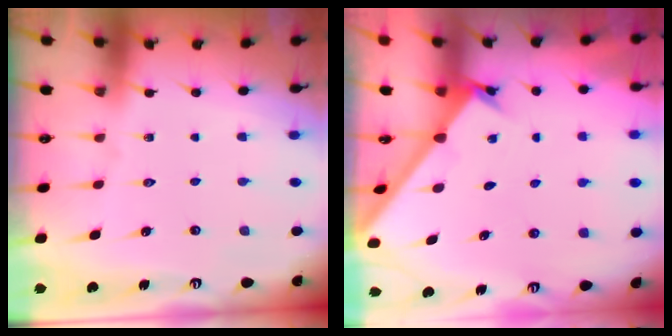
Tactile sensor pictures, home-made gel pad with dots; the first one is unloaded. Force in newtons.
{"total": 1.6, "press": 1.6, "slide": 0.2}